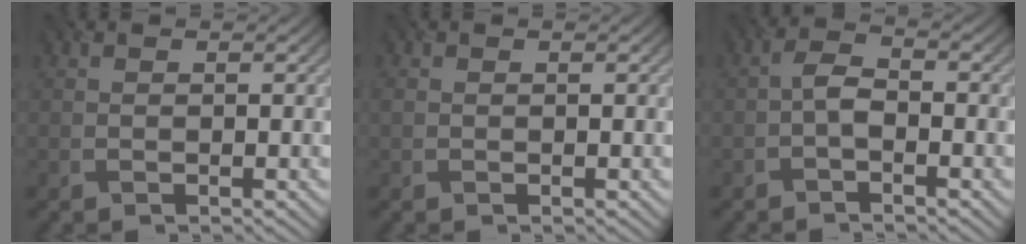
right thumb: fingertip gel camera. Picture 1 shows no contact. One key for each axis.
{"total": 0.8, "fx": 0.0, "fy": 0.7, "fz": 0.4, "tx": -0.015, "ty": 0.002, "tz": 0.000}
{"total": 2.4, "fx": -1.1, "fy": 1.0, "fz": 1.8, "tx": -0.036, "ty": 0.008, "tz": -0.028}